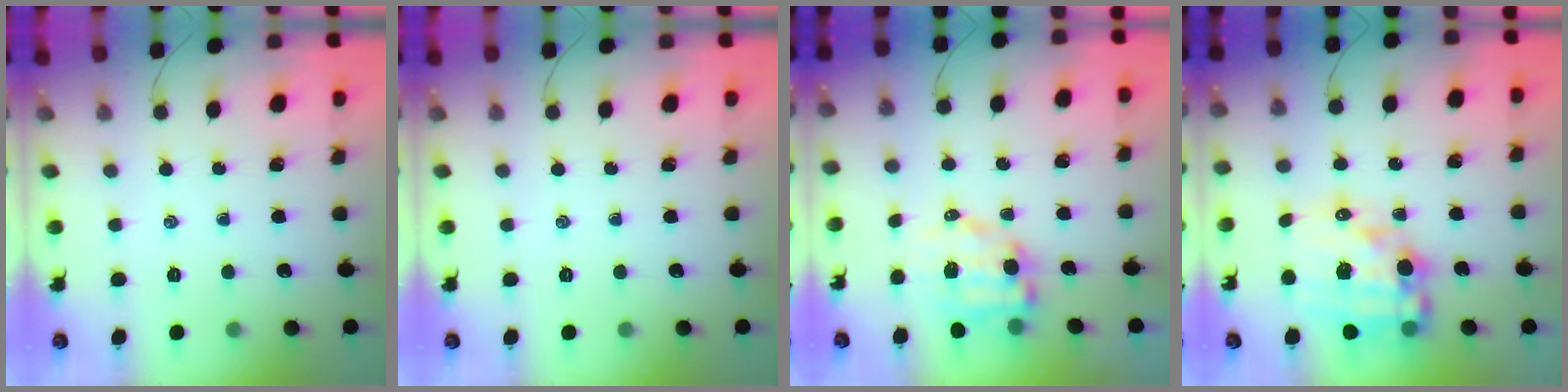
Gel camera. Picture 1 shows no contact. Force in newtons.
{"total": 0.0}
{"total": 8.4, "press": 8.2, "slide": 1.7}
{"total": 17.1, "press": 16.6, "slide": 3.9}